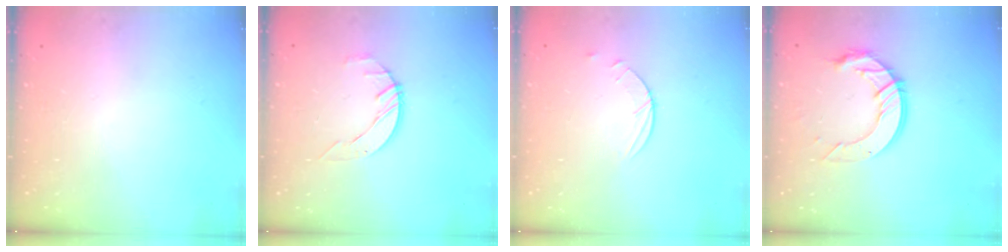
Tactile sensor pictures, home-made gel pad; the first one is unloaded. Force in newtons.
{"total": 2.7, "press": 2.7, "slide": 0.3}
{"total": 2.5, "press": 2.4, "slide": 0.3}
{"total": 12.3, "press": 12.2, "slide": 1.2}